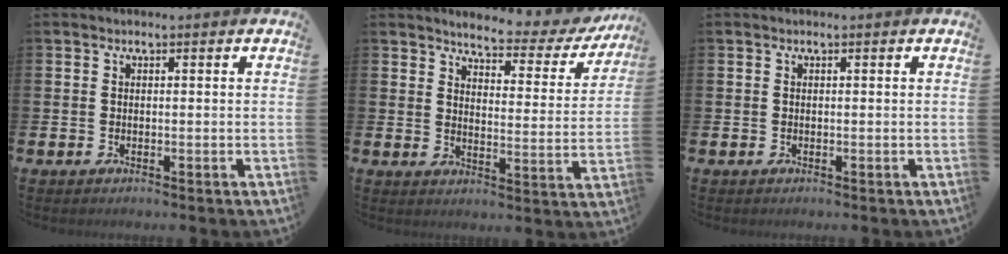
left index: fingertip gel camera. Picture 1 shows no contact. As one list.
[{"total": 4.2, "force": [3.9, 1.1, 1.1], "torque": [-0.043, -0.030, 0.059]}, {"total": 0.0}]